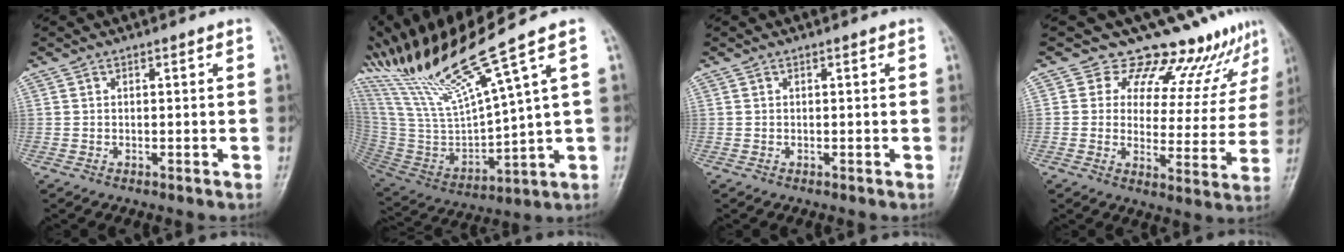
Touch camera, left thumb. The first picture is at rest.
{"total": 20.8, "force": [15.4, -0.3, 14.0], "torque": [-0.266, -0.060, 0.307]}
{"total": 0.0}
{"total": 14.3, "force": [12.8, 5.5, 3.3], "torque": [0.008, -0.093, 0.148]}